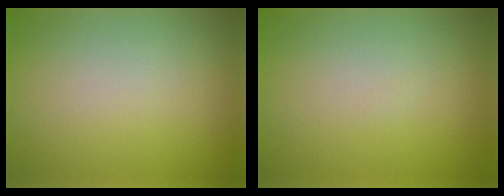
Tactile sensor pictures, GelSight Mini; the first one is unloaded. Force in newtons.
{"total": 0.0}